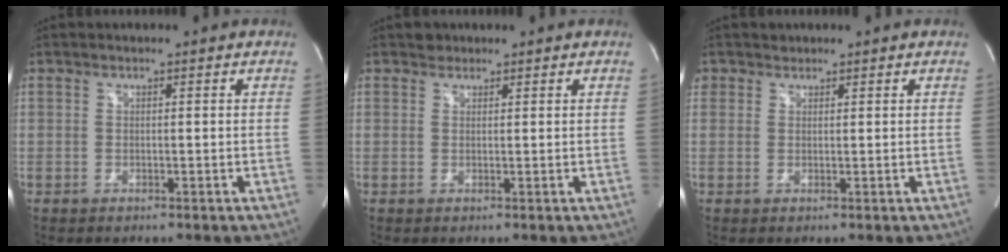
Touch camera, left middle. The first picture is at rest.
{"total": 1.1, "force": [0.9, 0.7, -0.1], "torque": [0.002, 0.003, 0.010]}
{"total": 1.4, "force": [1.0, 1.0, -0.1], "torque": [0.007, 0.005, 0.014]}